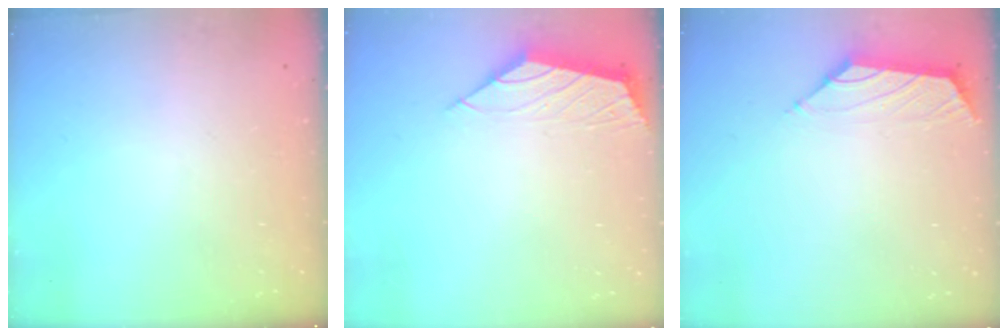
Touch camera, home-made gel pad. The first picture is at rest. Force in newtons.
{"total": 2.1, "press": 2.0, "slide": 0.5}
{"total": 1.5, "press": 1.4, "slide": 0.6}